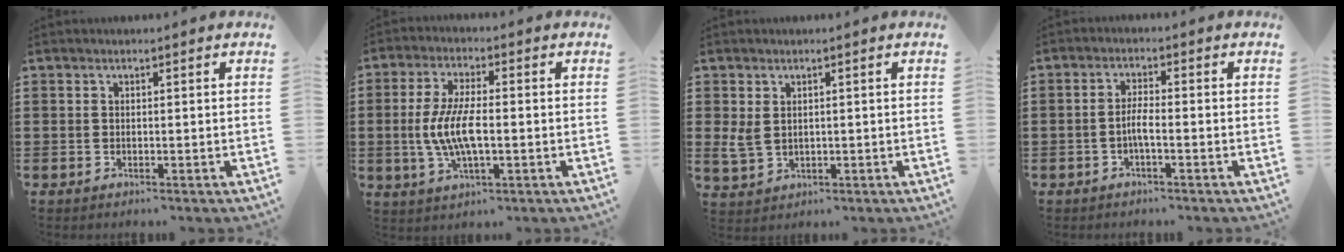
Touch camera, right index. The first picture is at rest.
{"total": 7.6, "force": [-1.1, 2.6, 7.1], "torque": [-0.158, -0.007, -0.029]}
{"total": 2.7, "force": [1.0, 1.9, 1.7], "torque": [-0.045, 0.002, 0.017]}
{"total": 2.6, "force": [-1.1, 0.4, 2.3], "torque": [-0.050, -0.001, -0.023]}